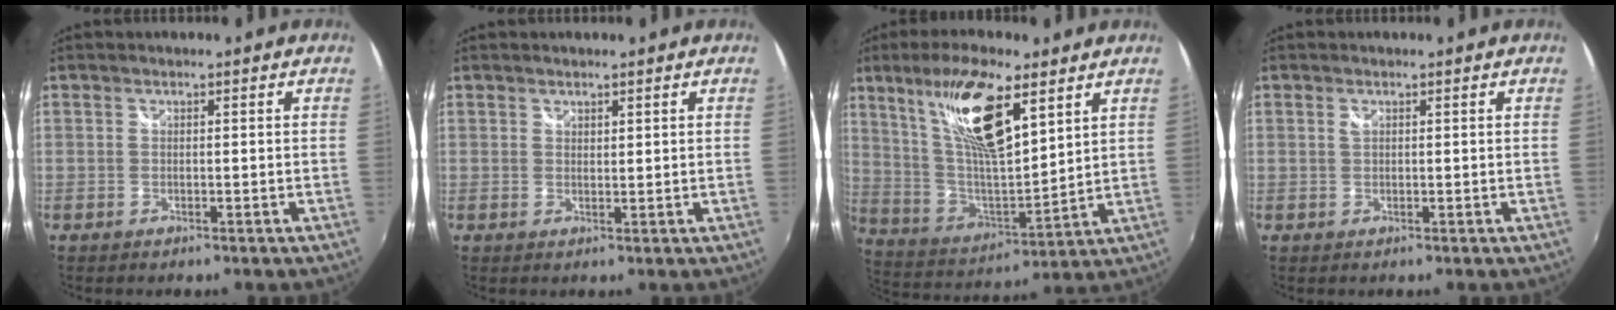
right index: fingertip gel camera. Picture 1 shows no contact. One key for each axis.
{"total": 1.1, "fx": 1.1, "fy": 0.3, "fz": 0.2, "tx": -0.001, "ty": 0.000, "tz": 0.019}
{"total": 18.0, "fx": 9.9, "fy": 5.4, "fz": 14.0, "tx": -0.264, "ty": 0.013, "tz": 0.197}
{"total": 0.7, "fx": 0.4, "fy": 0.3, "fz": 0.5, "tx": -0.009, "ty": 0.001, "tz": 0.007}